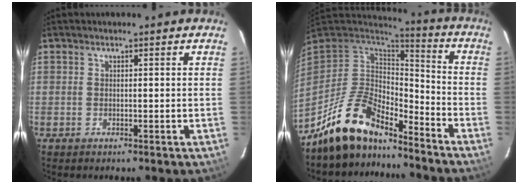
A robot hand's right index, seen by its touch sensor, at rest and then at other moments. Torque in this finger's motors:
{"motor_torque": [1.04, -1.09, 0.69, 0.16]}